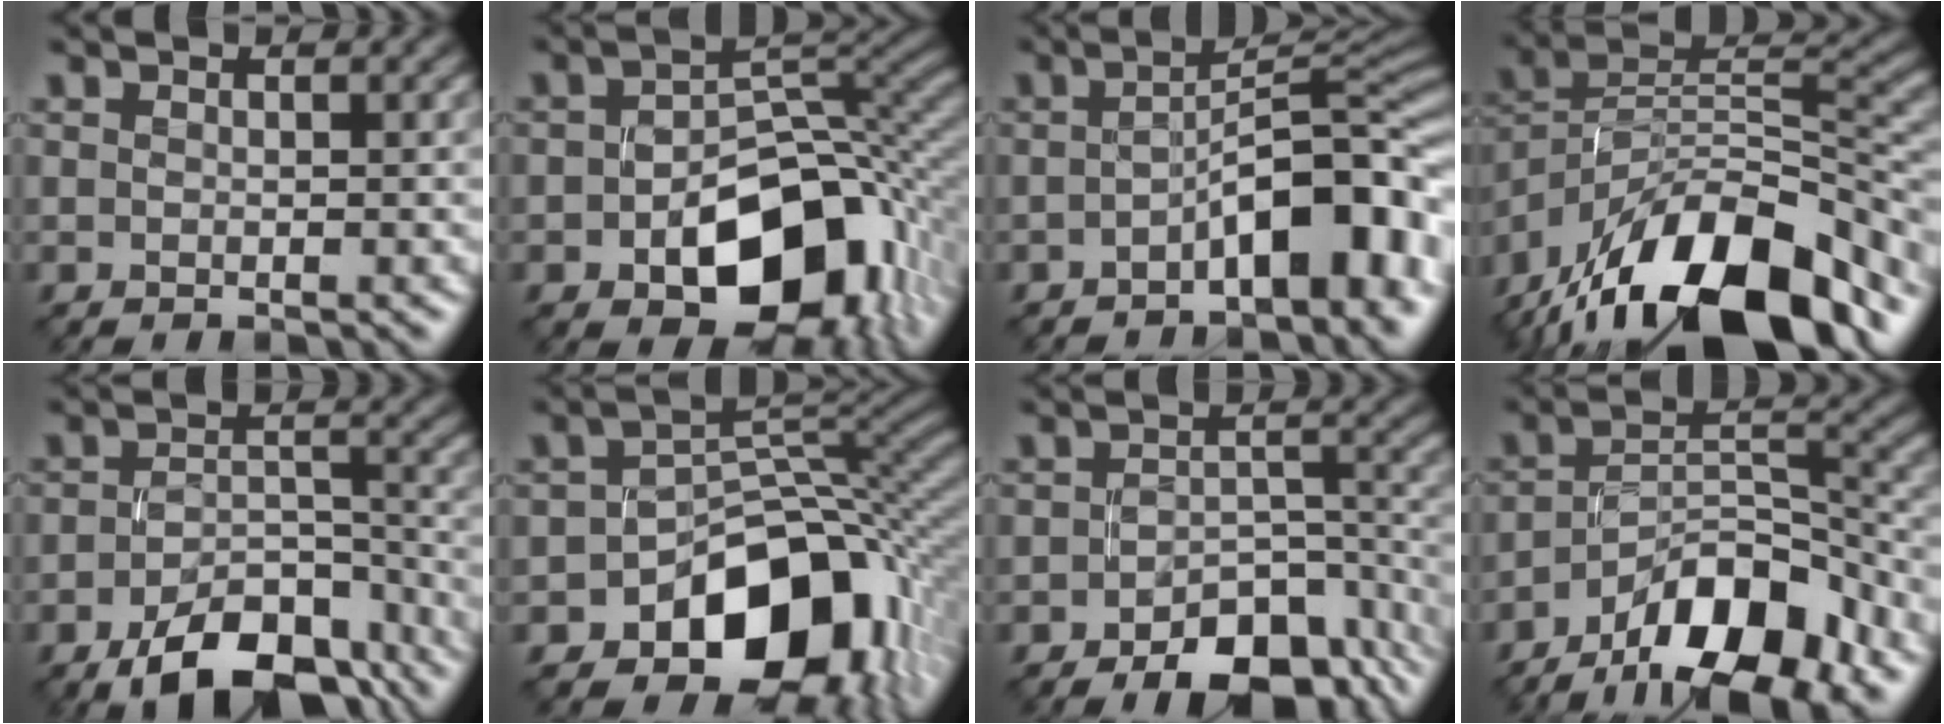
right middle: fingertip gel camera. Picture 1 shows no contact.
{"total": 11.9, "force": [-4.6, 6.9, 8.5], "torque": [-0.122, -0.010, -0.061]}
{"total": 8.5, "force": [-3.2, 2.6, 7.4], "torque": [-0.095, 0.017, -0.059]}
{"total": 17.2, "force": [-11.9, 7.1, 10.2], "torque": [-0.200, 0.018, -0.208]}
{"total": 9.6, "force": [-6.5, 4.1, 5.7], "torque": [-0.088, -0.013, -0.102]}
{"total": 12.1, "force": [-6.0, 7.8, 7.0], "torque": [-0.083, -0.006, -0.101]}
{"total": 8.9, "force": [-5.8, 4.2, 5.2], "torque": [-0.065, -0.016, -0.087]}
{"total": 11.3, "force": [-7.7, 3.9, 7.3], "torque": [-0.111, 0.014, -0.141]}